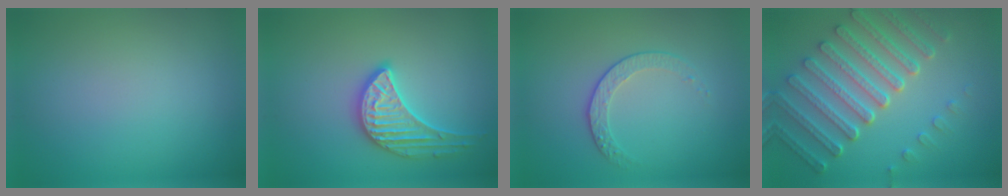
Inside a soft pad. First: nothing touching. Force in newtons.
{"total": 3.3, "press": 3.3, "slide": 0.3}
{"total": 1.8, "press": 1.3, "slide": 1.3}
{"total": 7.0, "press": 5.2, "slide": 4.7}